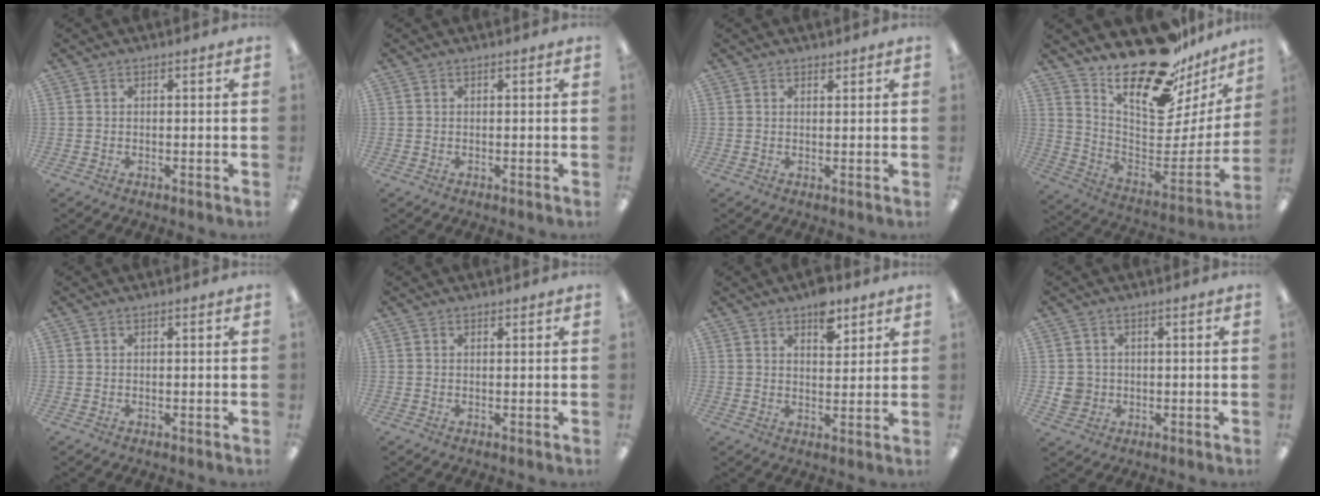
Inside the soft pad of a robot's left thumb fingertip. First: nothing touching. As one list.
[{"total": 0.0}, {"total": 1.1, "force": [1.0, 0.4, 0.2], "torque": [0.004, -0.004, 0.017]}, {"total": 24.0, "force": [19.3, 8.1, 11.7], "torque": [-0.162, -0.152, 0.326]}, {"total": 0.0}, {"total": 0.5, "force": [0.5, 0.2, 0.0], "torque": [0.007, -0.004, 0.007]}, {"total": 7.0, "force": [4.7, 3.6, 3.8], "torque": [-0.039, -0.023, 0.076]}, {"total": 3.9, "force": [0.1, 3.8, 0.9], "torque": [-0.013, 0.006, 0.004]}]